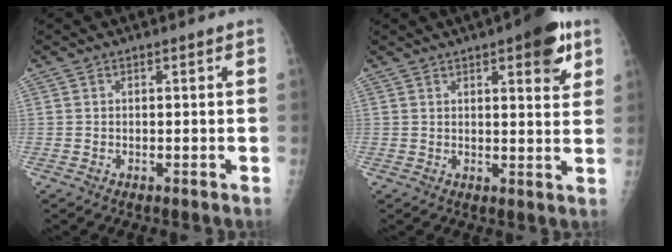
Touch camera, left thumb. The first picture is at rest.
{"total": 9.2, "force": [4.8, 2.9, 7.2], "torque": [-0.073, -0.017, 0.055]}